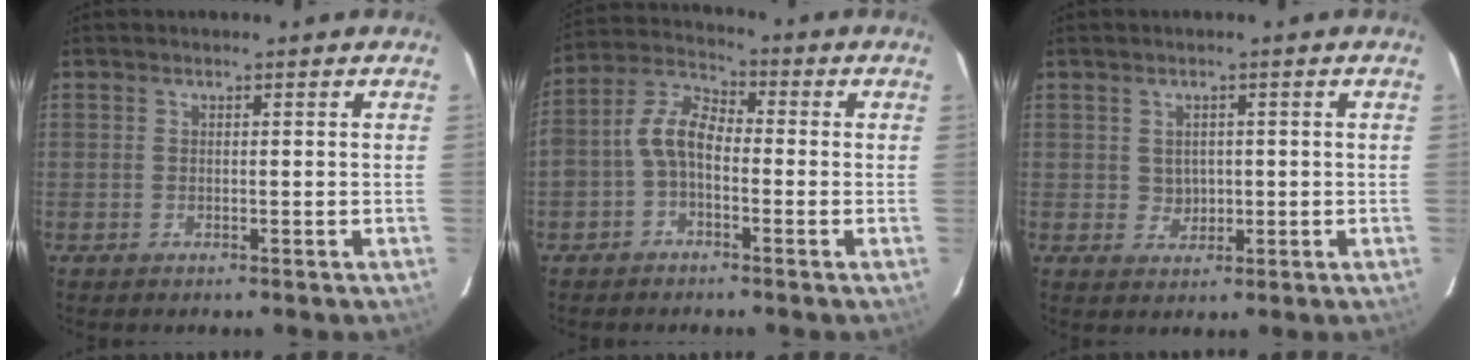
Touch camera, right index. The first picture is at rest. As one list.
[{"total": 6.7, "force": [-1.9, 4.1, 5.0], "torque": [-0.111, 0.023, -0.042]}, {"total": 2.7, "force": [0.3, 2.6, 0.6], "torque": [-0.008, 0.005, 0.011]}]